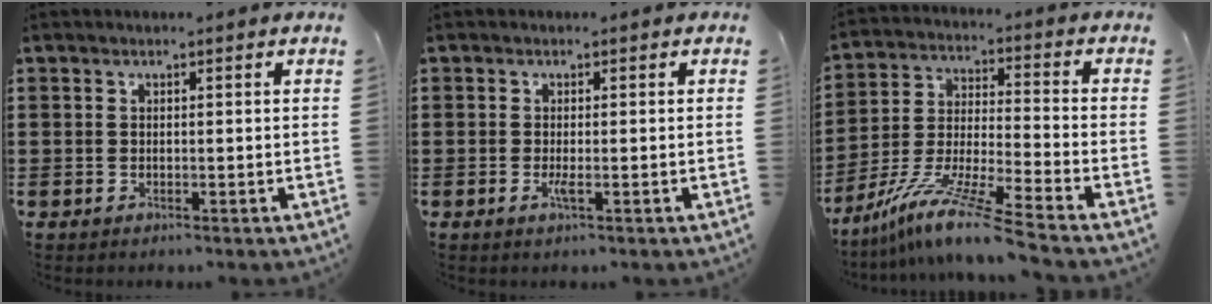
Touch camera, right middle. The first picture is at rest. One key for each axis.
{"total": 1.2, "fx": -0.3, "fy": 0.0, "fz": 1.1, "tx": -0.021, "ty": -0.004, "tz": -0.006}
{"total": 10.8, "fx": -8.7, "fy": -0.6, "fz": 6.4, "tx": -0.134, "ty": -0.008, "tz": -0.177}